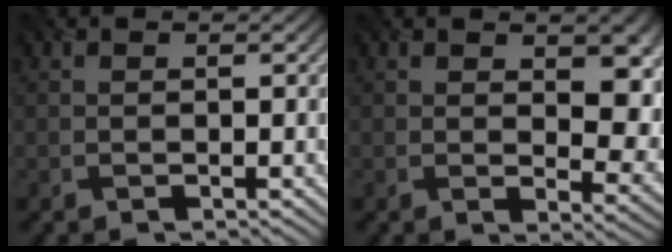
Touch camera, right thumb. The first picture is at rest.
{"total": 6.8, "force": [1.6, 3.7, 5.5], "torque": [-0.078, -0.007, 0.030]}